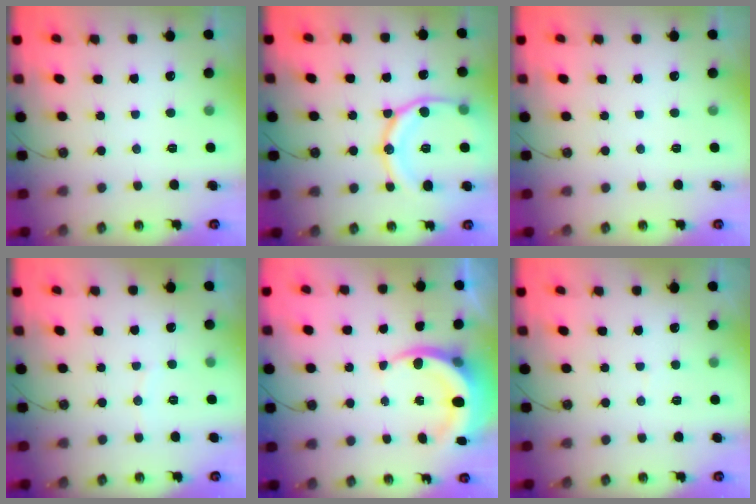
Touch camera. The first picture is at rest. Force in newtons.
{"total": 17.8, "press": 17.7, "slide": 1.9}
{"total": 0.0}
{"total": 2.2, "press": 2.2, "slide": 0.2}
{"total": 7.2, "press": 7.1, "slide": 1.3}
{"total": 2.8, "press": 2.8, "slide": 0.3}